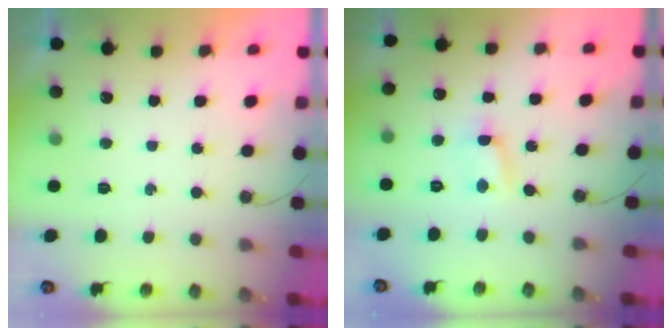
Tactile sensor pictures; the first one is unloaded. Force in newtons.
{"total": 1.2, "press": 1.1, "slide": 0.6}